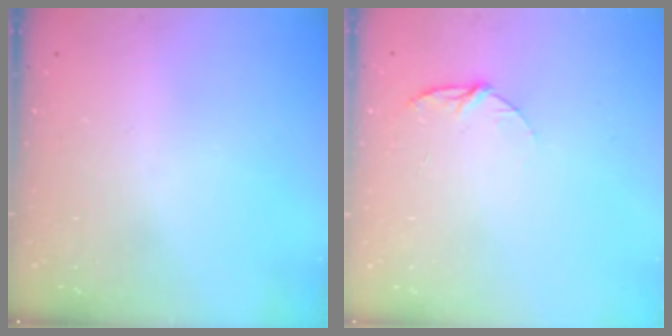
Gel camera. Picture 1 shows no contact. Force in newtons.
{"total": 5.2, "press": 5.2, "slide": 0.5}